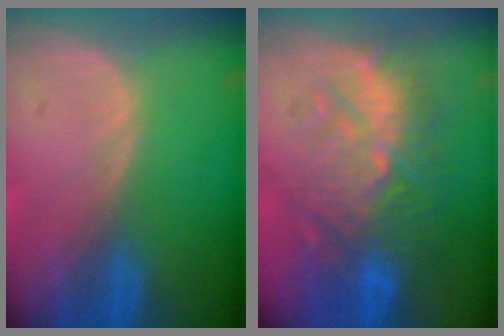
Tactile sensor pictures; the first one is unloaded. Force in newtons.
{"total": 10.1, "press": 9.7, "slide": 2.8}